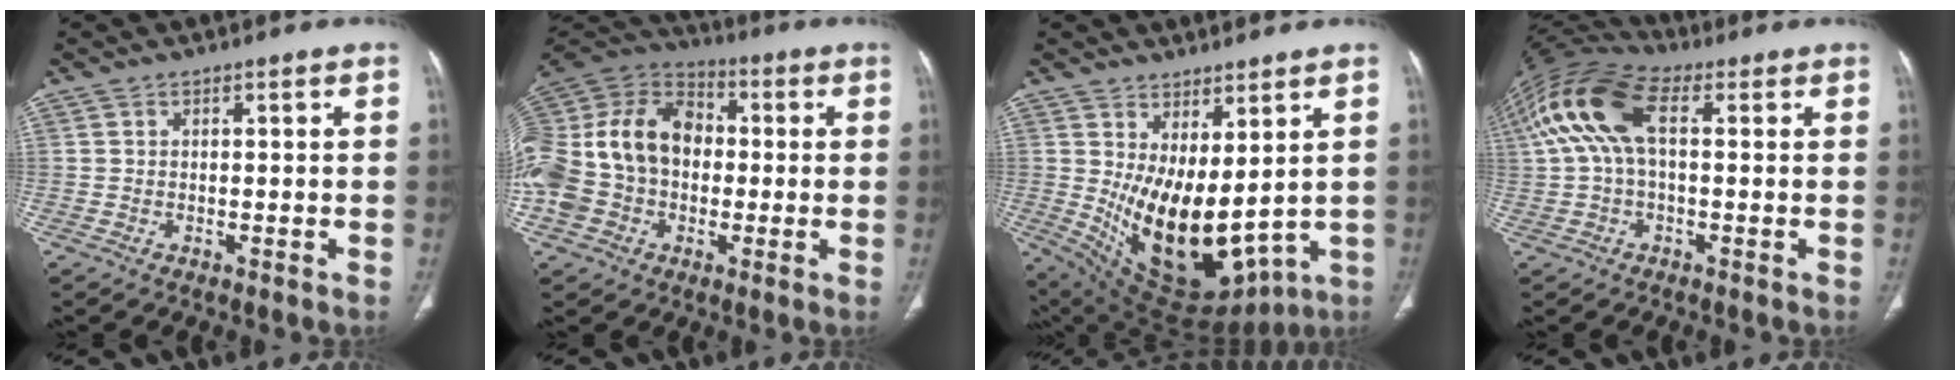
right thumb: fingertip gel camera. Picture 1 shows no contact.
{"total": 22.9, "force": [-1.2, 17.5, 14.8], "torque": [-0.326, 0.046, -0.021]}
{"total": 17.0, "force": [2.0, 8.5, 14.6], "torque": [-0.228, -0.051, 0.072]}
{"total": 13.6, "force": [2.5, 7.1, 11.3], "torque": [-0.245, 0.042, 0.043]}